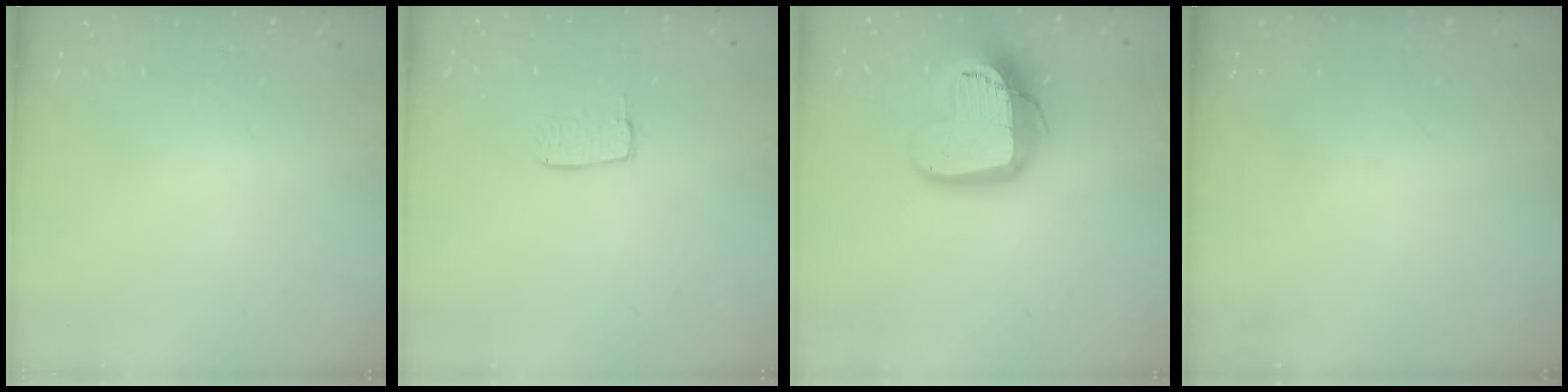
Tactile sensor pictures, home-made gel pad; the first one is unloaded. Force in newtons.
{"total": 5.2, "press": 5.1, "slide": 0.5}
{"total": 16.8, "press": 16.7, "slide": 1.5}
{"total": 0.0}